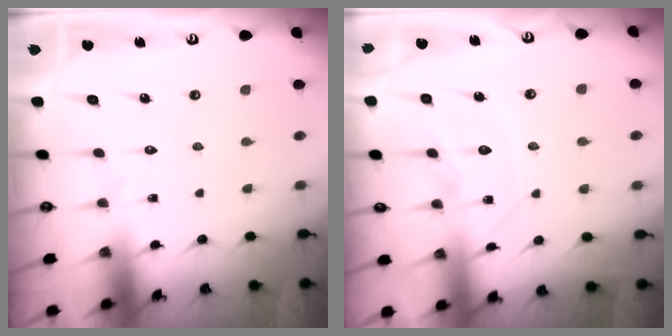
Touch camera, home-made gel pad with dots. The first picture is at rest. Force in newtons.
{"total": 10.5, "press": 10.5, "slide": 0.9}